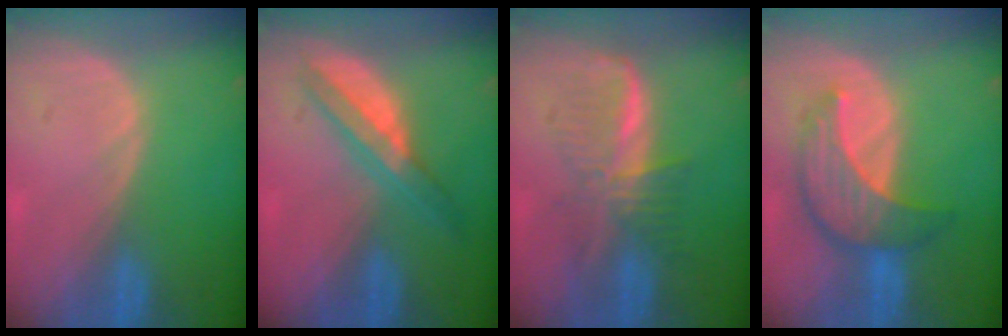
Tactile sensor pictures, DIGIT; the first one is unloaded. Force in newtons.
{"total": 5.6, "press": 5.2, "slide": 2.0}
{"total": 6.1, "press": 6.1, "slide": 0.1}
{"total": 7.9, "press": 7.5, "slide": 2.4}